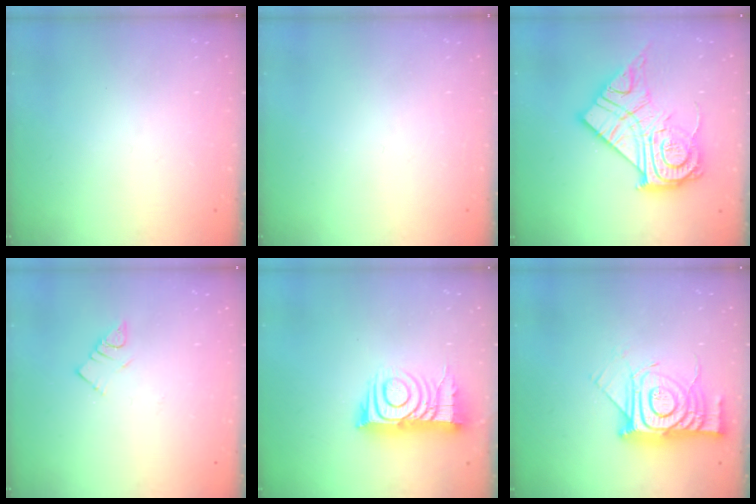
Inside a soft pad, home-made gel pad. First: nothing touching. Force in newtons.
{"total": 0.0}
{"total": 23.3, "press": 23.3, "slide": 1.7}
{"total": 3.8, "press": 3.7, "slide": 0.5}
{"total": 12.7, "press": 12.7, "slide": 0.9}
{"total": 16.7, "press": 16.6, "slide": 1.8}